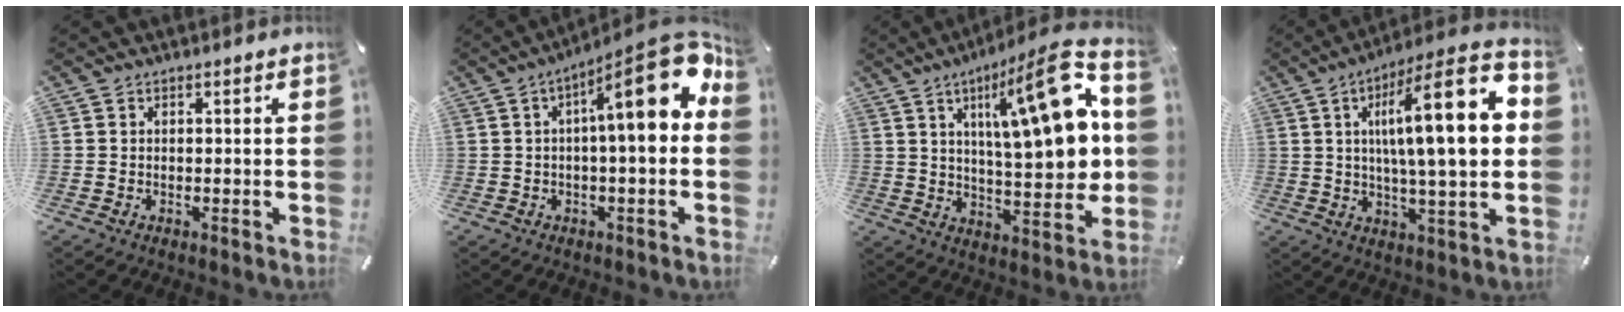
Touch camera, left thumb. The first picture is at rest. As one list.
[{"total": 17.7, "force": [4.9, 4.5, 16.4], "torque": [-0.222, -0.046, 0.064]}, {"total": 22.2, "force": [7.8, 7.2, 19.5], "torque": [-0.276, -0.052, 0.115]}, {"total": 20.6, "force": [3.9, 4.2, 19.8], "torque": [-0.326, -0.019, 0.044]}]